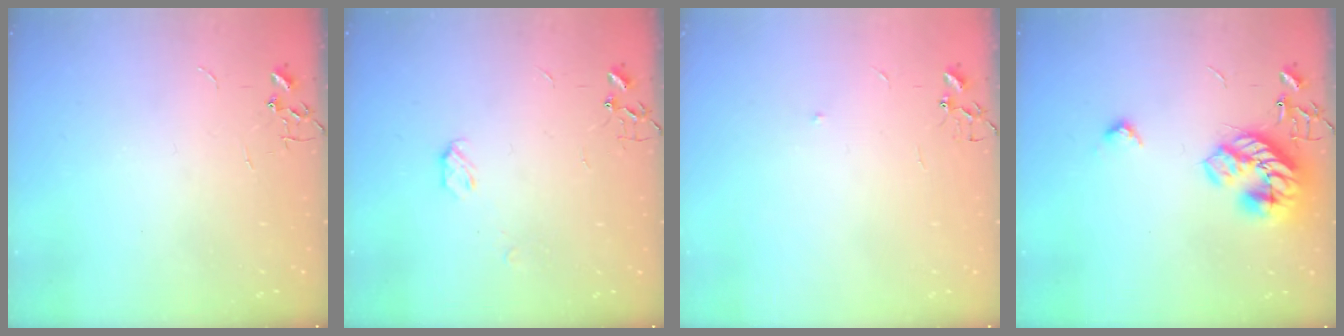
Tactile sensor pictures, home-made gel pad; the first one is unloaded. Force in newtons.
{"total": 3.9, "press": 3.8, "slide": 0.6}
{"total": 4.2, "press": 4.1, "slide": 1.0}
{"total": 17.4, "press": 17.4, "slide": 0.4}